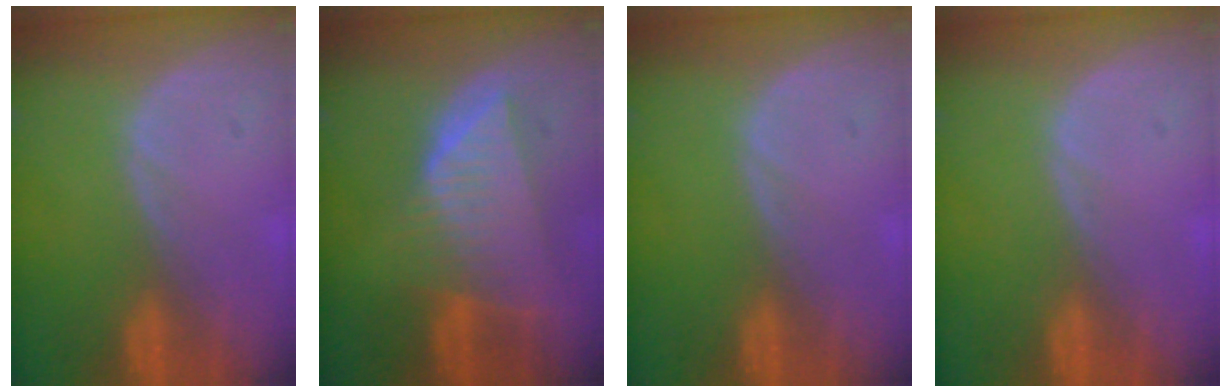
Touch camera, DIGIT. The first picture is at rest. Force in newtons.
{"total": 8.4, "press": 7.6, "slide": 3.7}
{"total": 0.0}
{"total": 0.0}